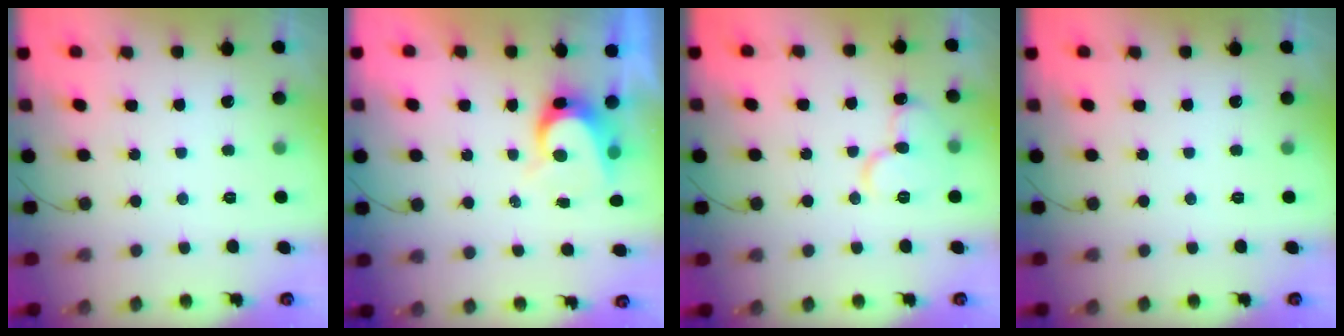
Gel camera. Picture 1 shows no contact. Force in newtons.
{"total": 7.1, "press": 7.1, "slide": 0.7}
{"total": 10.7, "press": 10.6, "slide": 1.5}
{"total": 0.0}